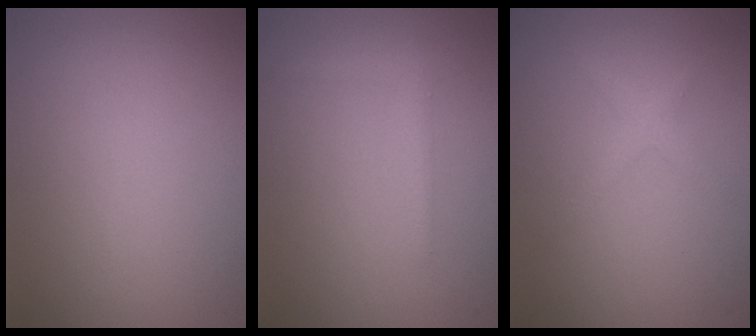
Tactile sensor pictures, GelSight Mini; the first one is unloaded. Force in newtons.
{"total": 1.1, "press": 1.1, "slide": 0.1}
{"total": 1.6, "press": 1.6, "slide": 0.1}